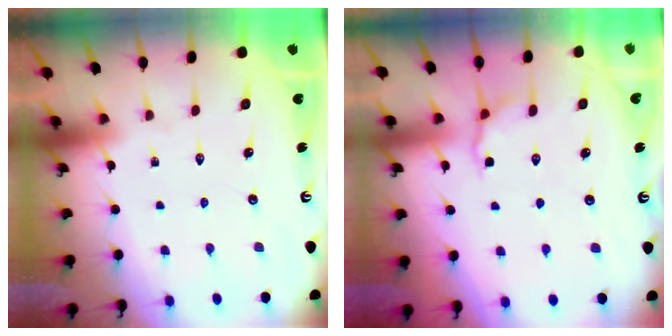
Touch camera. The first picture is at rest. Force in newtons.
{"total": 4.3, "press": 4.0, "slide": 1.5}